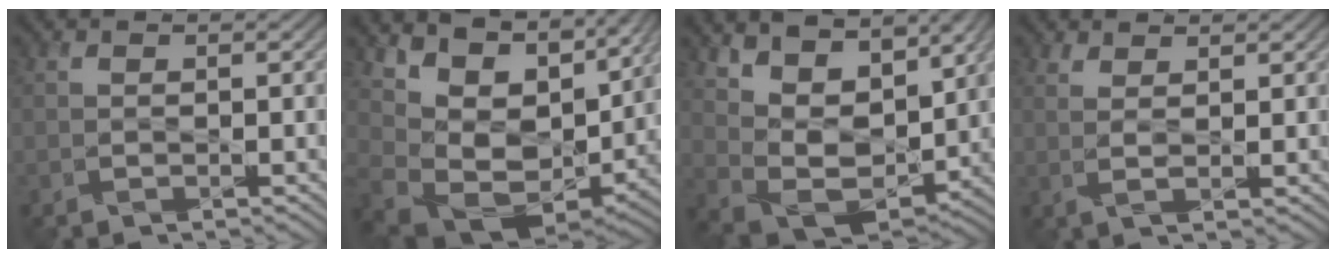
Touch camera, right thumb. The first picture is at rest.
{"total": 11.4, "force": [3.4, 6.8, 8.5], "torque": [-0.163, -0.020, 0.078]}
{"total": 10.5, "force": [5.0, 5.9, 7.0], "torque": [-0.160, 0.005, 0.089]}
{"total": 1.8, "force": [1.3, -0.1, 1.2], "torque": [-0.024, -0.001, 0.029]}